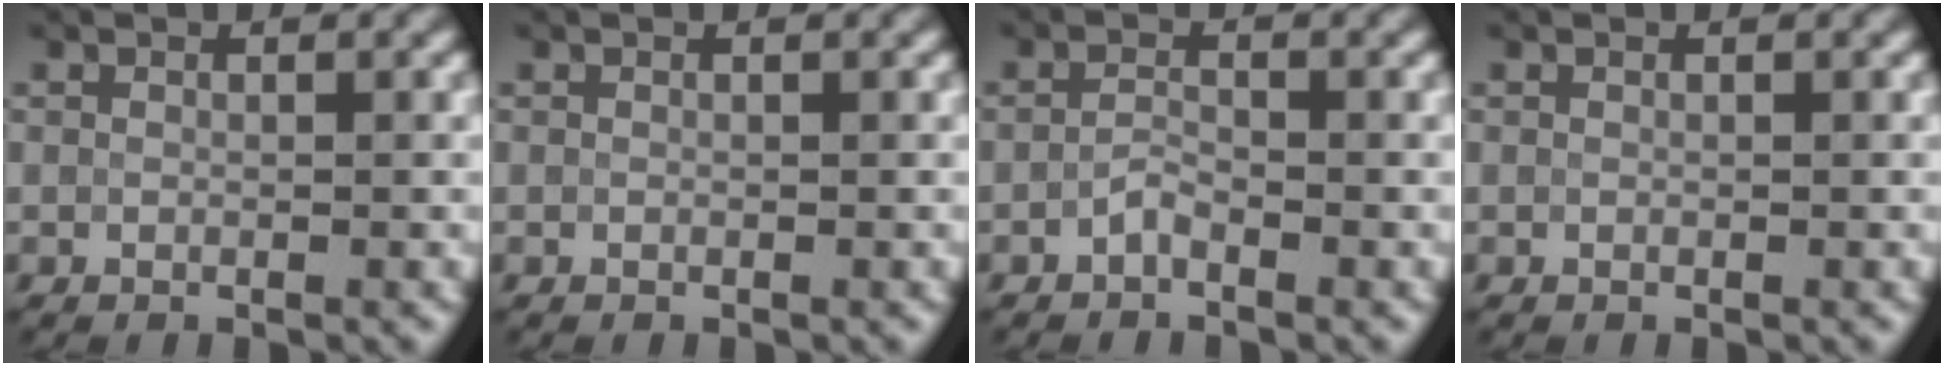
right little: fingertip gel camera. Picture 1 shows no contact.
{"total": 0.0}
{"total": 1.1, "force": [-0.8, 0.4, 0.7], "torque": [-0.017, 0.004, -0.017]}
{"total": 0.0}